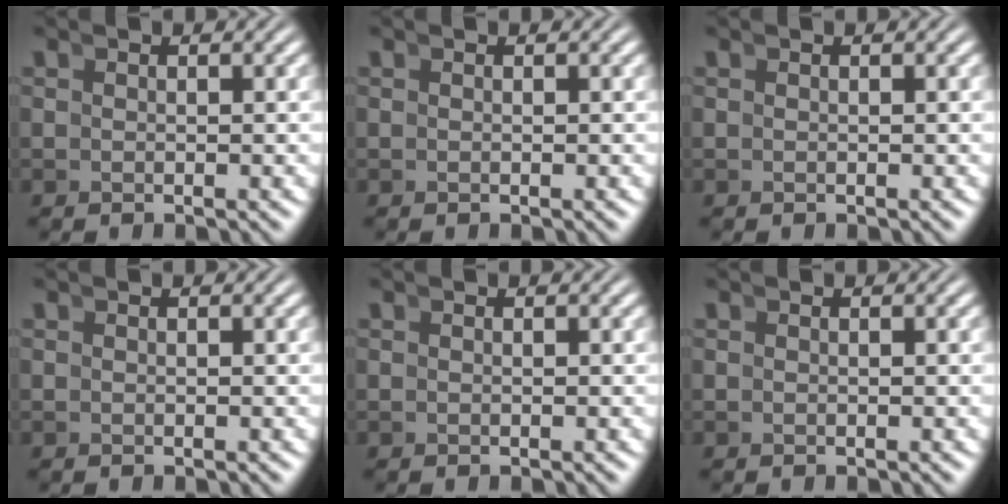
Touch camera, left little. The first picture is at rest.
{"total": 0.0}
{"total": 0.0}
{"total": 0.0}
{"total": 0.0}
{"total": 0.0}